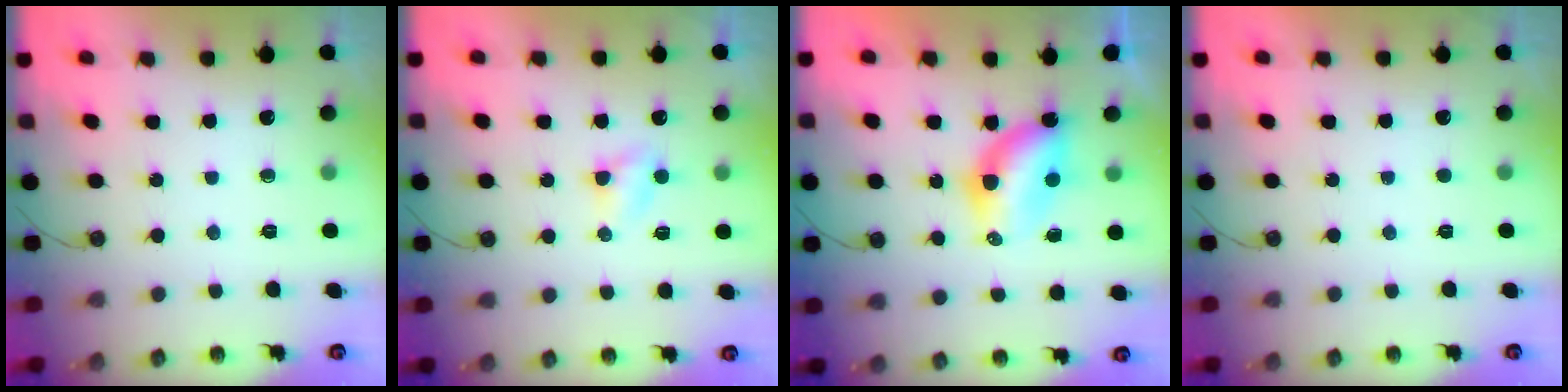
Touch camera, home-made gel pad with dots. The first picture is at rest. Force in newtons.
{"total": 2.9, "press": 2.9, "slide": 0.3}
{"total": 7.4, "press": 7.0, "slide": 2.4}
{"total": 0.0}